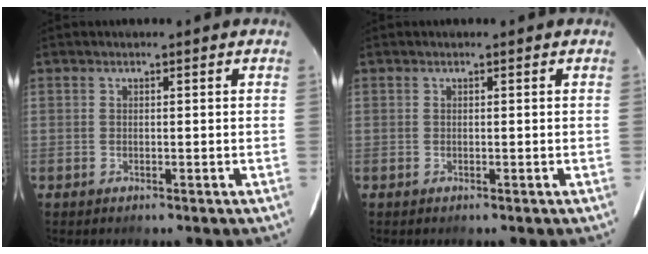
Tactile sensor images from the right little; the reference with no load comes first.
{"total": 0.0}